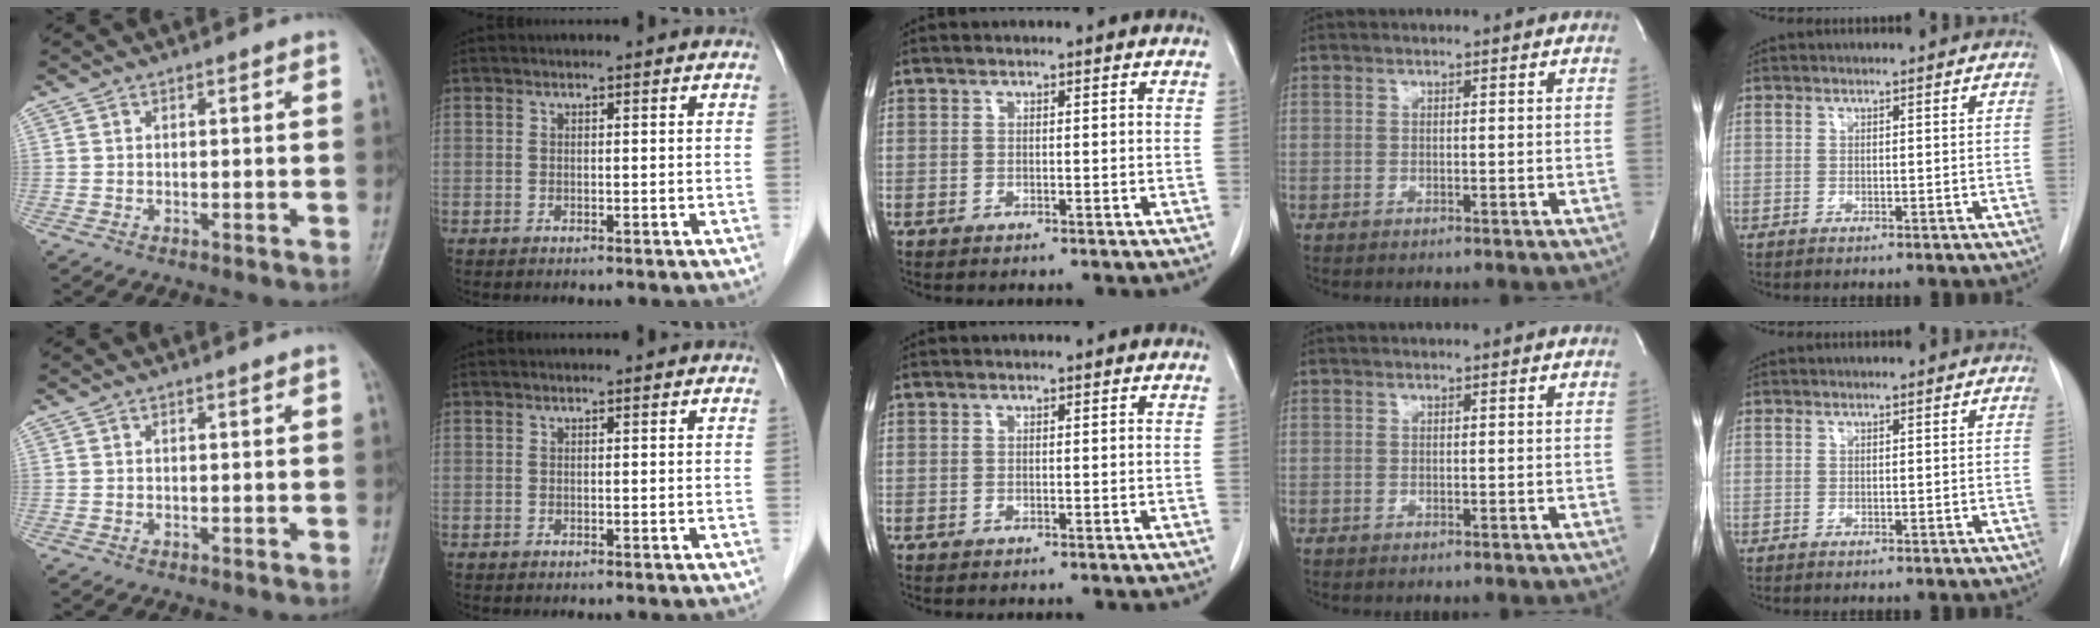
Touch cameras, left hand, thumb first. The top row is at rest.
{}